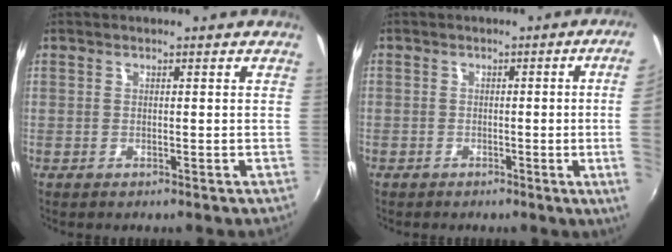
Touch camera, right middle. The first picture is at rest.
{"total": 7.9, "force": [-0.4, -1.0, 7.8], "torque": [-0.083, -0.009, -0.004]}